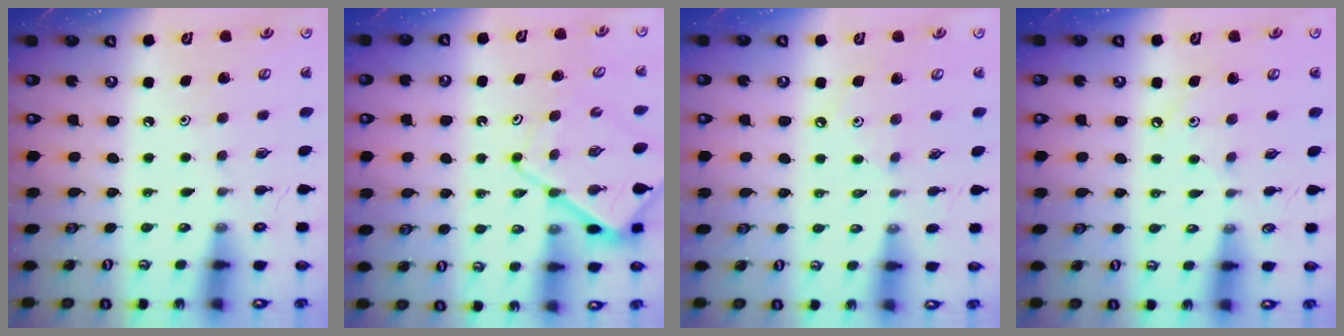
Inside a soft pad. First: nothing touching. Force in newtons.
{"total": 9.7, "press": 9.7, "slide": 1.1}
{"total": 2.7, "press": 2.6, "slide": 0.5}
{"total": 3.2, "press": 3.2, "slide": 0.3}